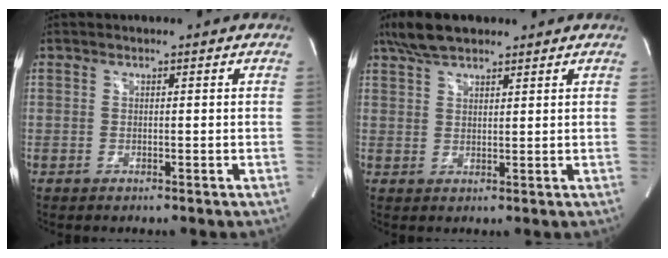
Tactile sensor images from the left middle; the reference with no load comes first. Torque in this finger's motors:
{"motor_torque": [0.22, -0.09, -0.11, 0.00]}